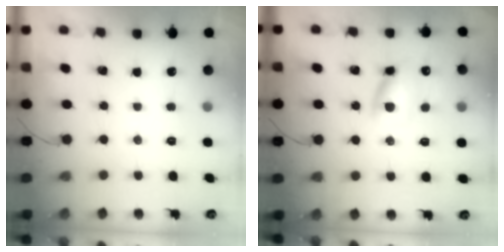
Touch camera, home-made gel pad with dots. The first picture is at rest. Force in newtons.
{"total": 10.2, "press": 10.0, "slide": 1.9}